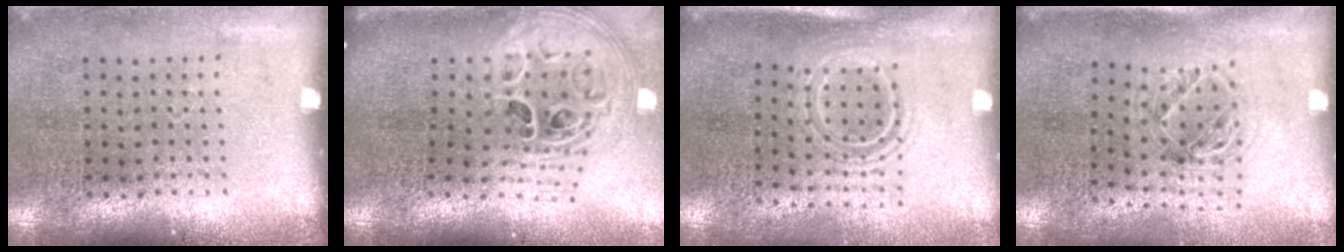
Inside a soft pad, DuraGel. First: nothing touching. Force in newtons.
{"total": 2.9, "press": 2.0, "slide": 2.1}
{"total": 1.6, "press": 1.2, "slide": 1.1}
{"total": 1.1, "press": 1.1, "slide": 0.3}